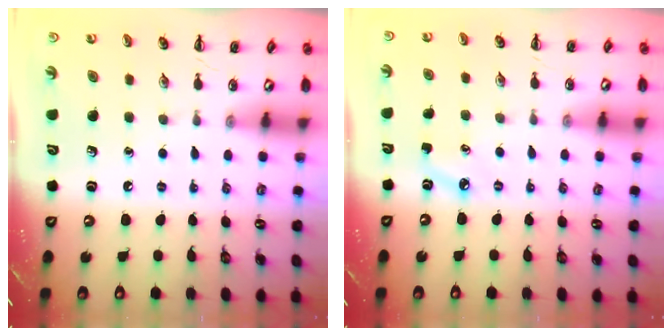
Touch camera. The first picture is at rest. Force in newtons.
{"total": 4.1, "press": 3.9, "slide": 1.5}